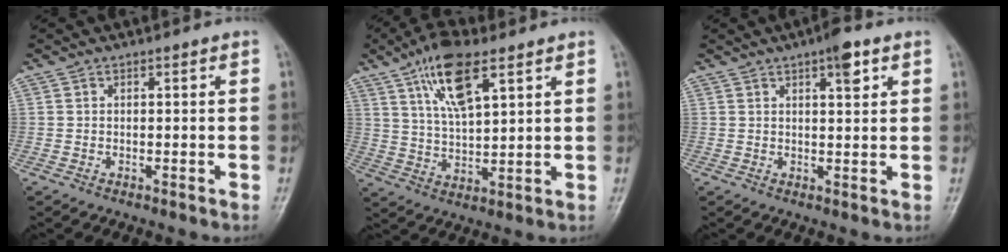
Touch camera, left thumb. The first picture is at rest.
{"total": 11.8, "force": [6.3, 4.2, 9.0], "torque": [-0.155, -0.021, 0.121]}
{"total": 4.6, "force": [2.4, 1.4, 3.6], "torque": [-0.046, -0.007, 0.034]}